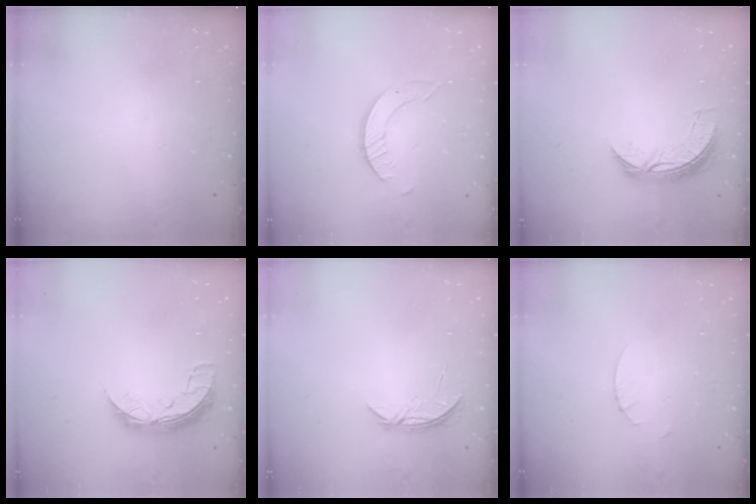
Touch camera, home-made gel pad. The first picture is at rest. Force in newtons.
{"total": 2.4, "press": 2.4, "slide": 0.3}
{"total": 7.3, "press": 7.3, "slide": 0.2}
{"total": 7.9, "press": 7.9, "slide": 0.6}
{"total": 4.4, "press": 4.3, "slide": 0.5}
{"total": 2.7, "press": 2.7, "slide": 0.3}